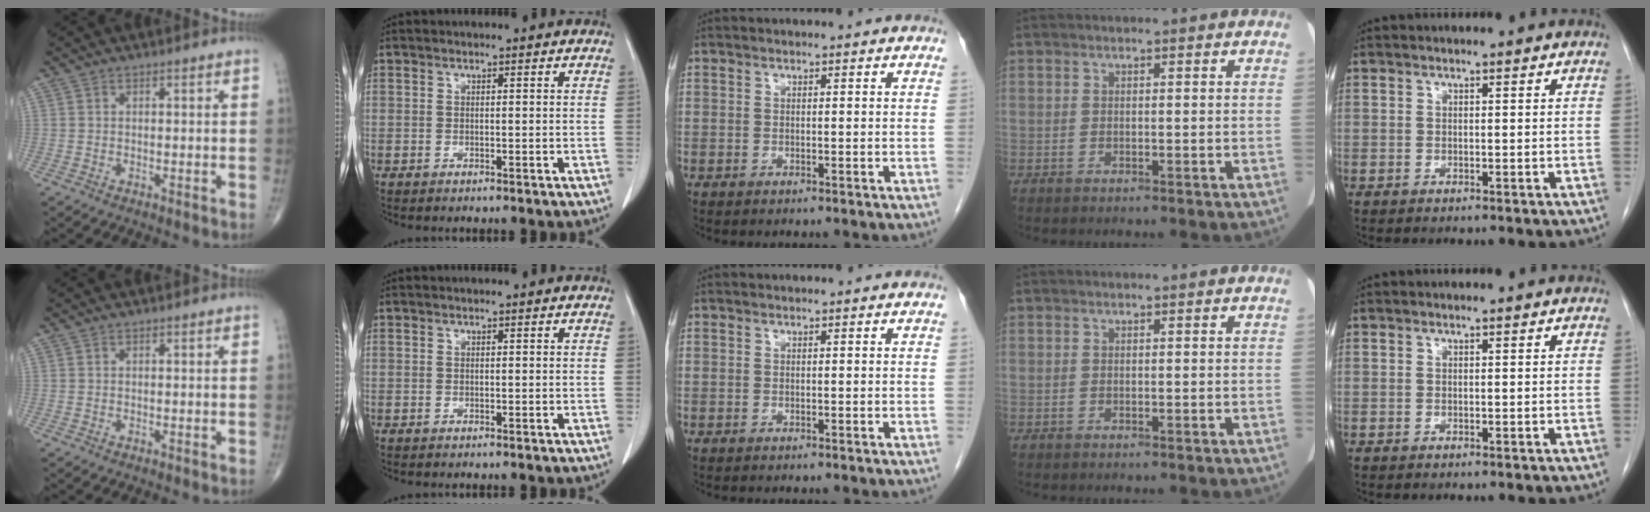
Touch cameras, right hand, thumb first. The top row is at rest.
{}